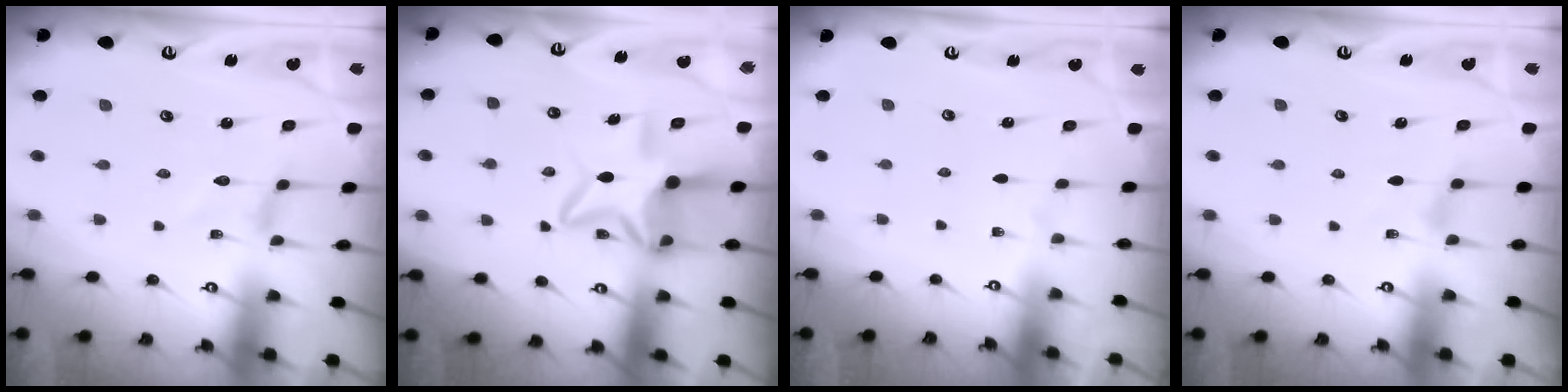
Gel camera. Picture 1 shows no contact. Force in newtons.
{"total": 8.8, "press": 8.7, "slide": 0.9}
{"total": 0.0}
{"total": 2.1, "press": 2.1, "slide": 0.4}